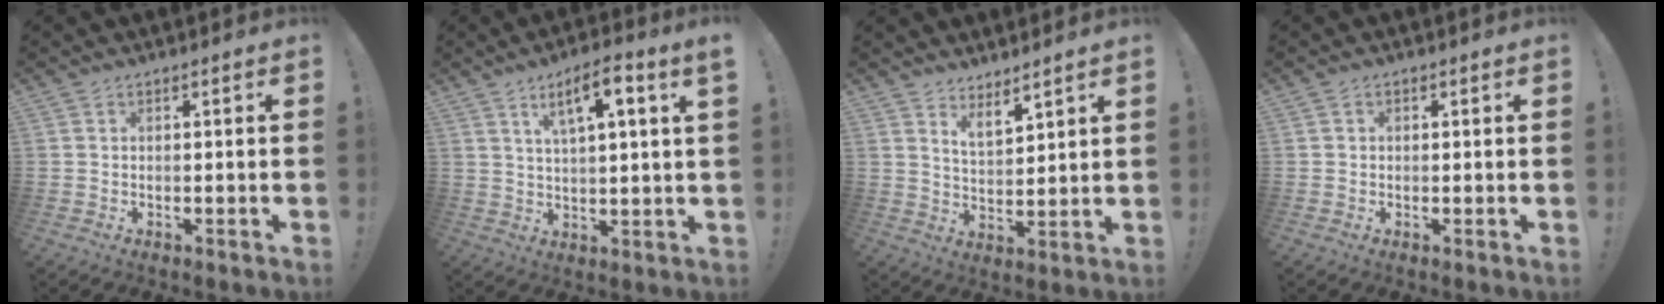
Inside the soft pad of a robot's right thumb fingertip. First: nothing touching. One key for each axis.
{"total": 8.5, "fx": 4.2, "fy": 1.2, "fz": 7.2, "tx": -0.111, "ty": -0.013, "tz": 0.065}
{"total": 5.7, "fx": 5.3, "fy": 1.3, "fz": 1.8, "tx": -0.037, "ty": -0.037, "tz": 0.097}
{"total": 0.9, "fx": 0.0, "fy": 0.8, "fz": 0.3, "tx": 0.003, "ty": 0.000, "tz": -0.002}